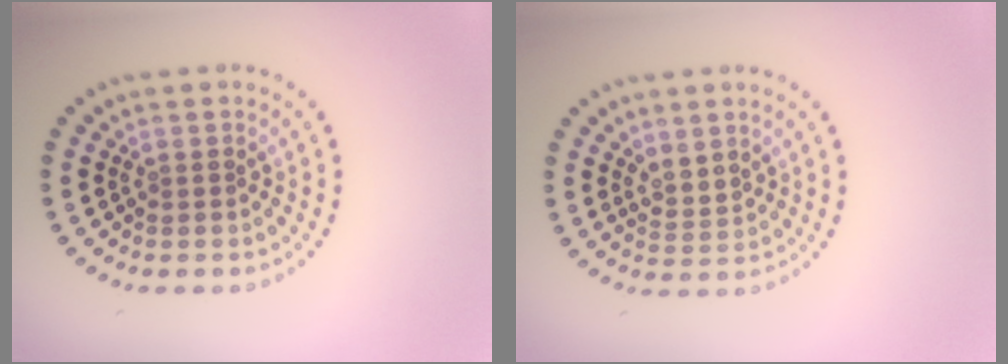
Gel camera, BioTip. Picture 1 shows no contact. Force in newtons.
{"total": 2.0, "press": 1.4, "slide": 1.3}